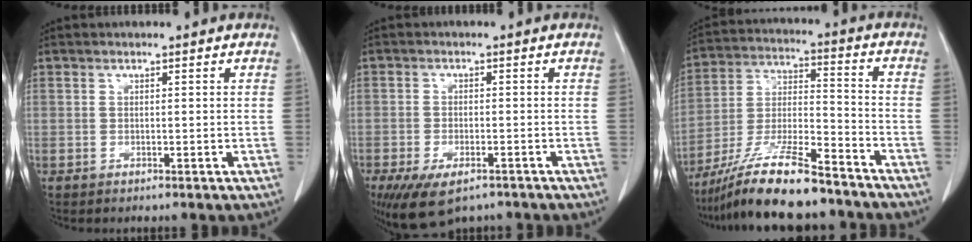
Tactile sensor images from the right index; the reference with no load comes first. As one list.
[{"total": 8.8, "force": [-6.0, 3.8, 5.3], "torque": [-0.093, -0.011, -0.093]}, {"total": 16.2, "force": [-13.0, 2.0, 9.4], "torque": [-0.190, -0.018, -0.234]}]